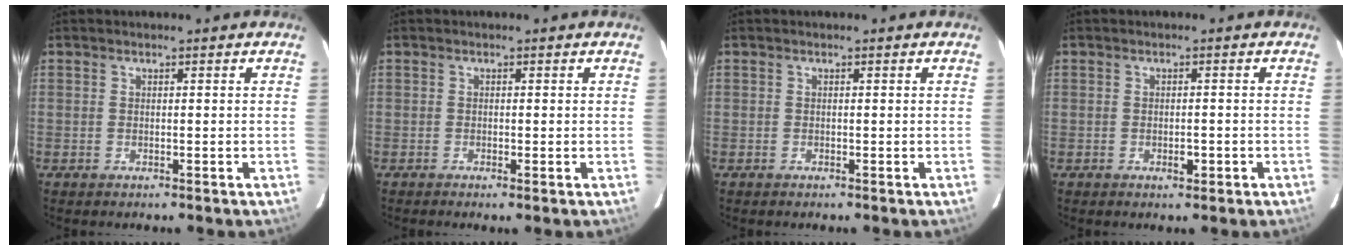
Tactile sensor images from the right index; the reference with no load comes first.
{"total": 0.8, "force": [-0.4, 0.1, 0.7], "torque": [-0.013, -0.001, -0.007]}
{"total": 0.0}
{"total": 1.7, "force": [-0.8, 0.6, 1.4], "torque": [-0.023, 0.000, -0.009]}